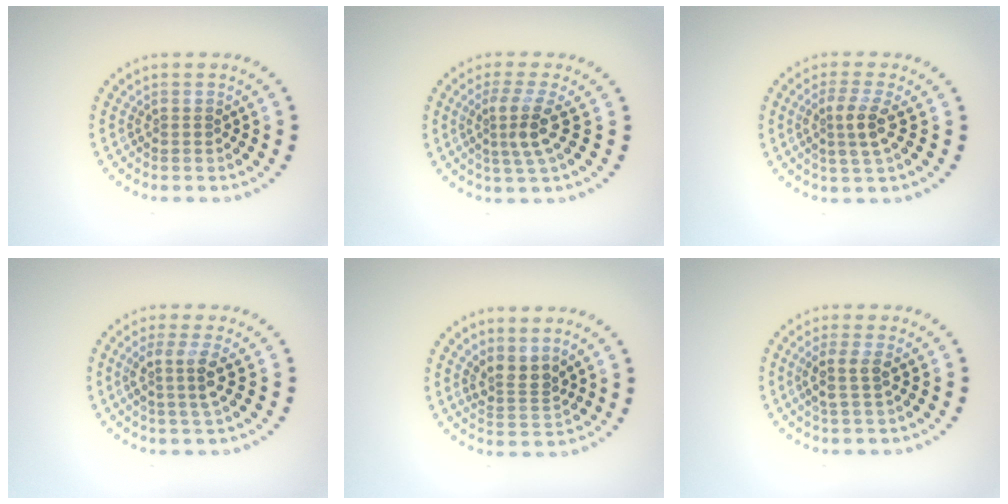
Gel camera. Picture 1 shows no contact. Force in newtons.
{"total": 3.1, "press": 2.2, "slide": 2.1}
{"total": 2.6, "press": 2.3, "slide": 1.3}
{"total": 2.6, "press": 2.0, "slide": 1.7}
{"total": 2.4, "press": 1.8, "slide": 1.7}
{"total": 2.1, "press": 1.7, "slide": 1.3}